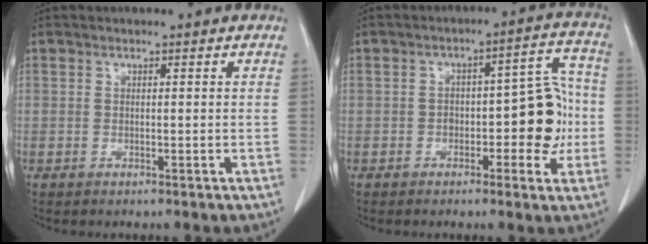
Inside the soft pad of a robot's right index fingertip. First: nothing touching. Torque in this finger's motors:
{"motor_torque": [0.22, -0.05, 0.16, 0.03]}